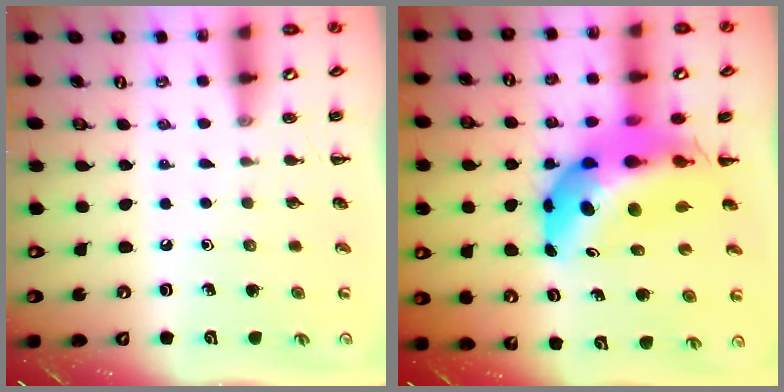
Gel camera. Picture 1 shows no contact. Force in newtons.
{"total": 15.9, "press": 15.2, "slide": 4.7}